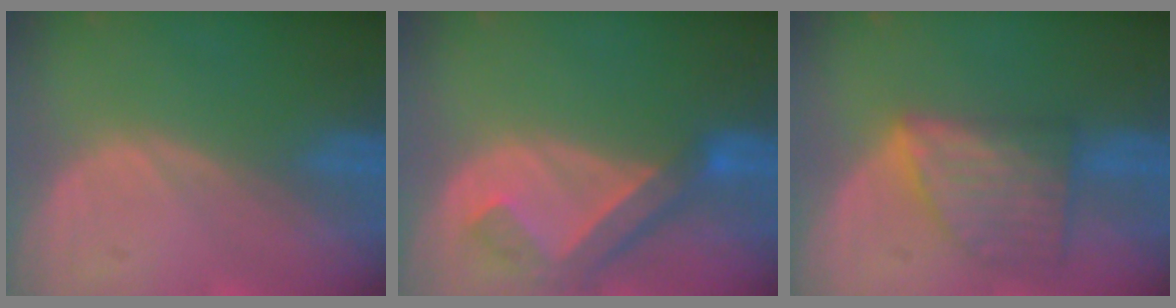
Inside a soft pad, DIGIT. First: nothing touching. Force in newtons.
{"total": 6.4, "press": 5.8, "slide": 2.7}
{"total": 7.8, "press": 7.1, "slide": 3.3}